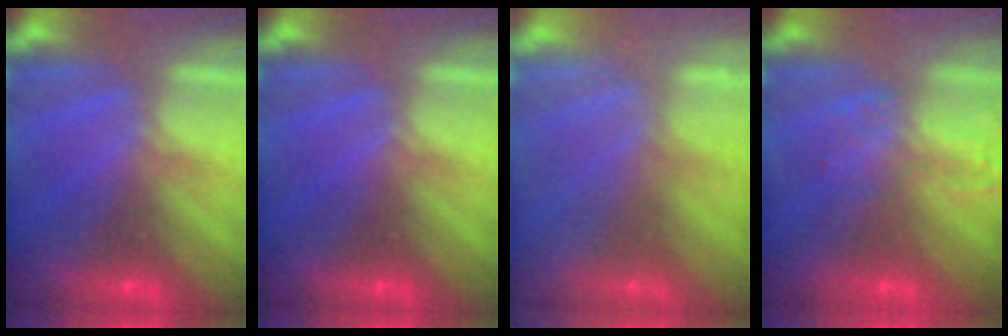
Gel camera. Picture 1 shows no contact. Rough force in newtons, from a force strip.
{"total": 0.0}
{"total": 2.3}
{"total": 1.4}